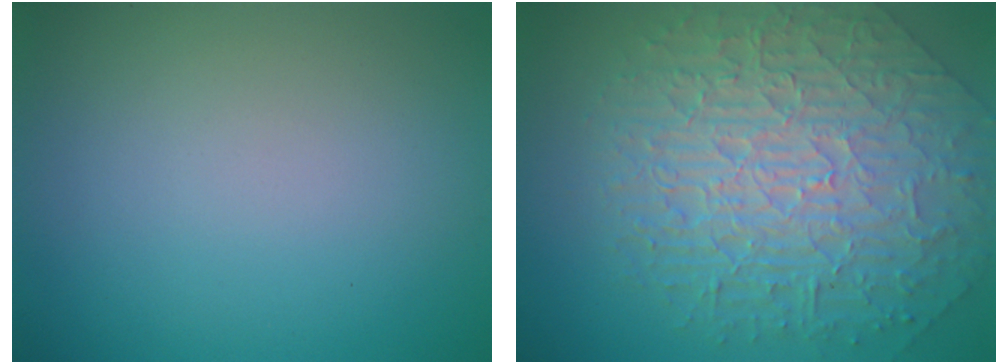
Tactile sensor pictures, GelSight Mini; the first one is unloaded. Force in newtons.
{"total": 9.8, "press": 6.8, "slide": 7.0}